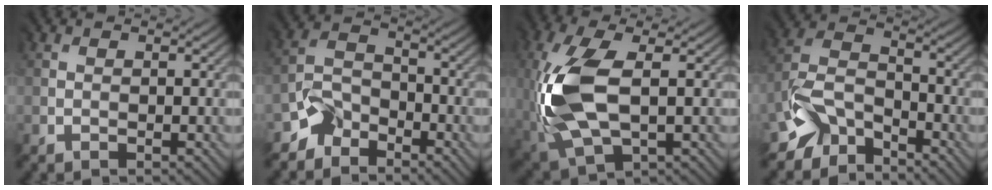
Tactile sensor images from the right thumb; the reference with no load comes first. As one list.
[{"total": 4.2, "force": [-3.8, 1.5, -0.9], "torque": [0.016, 0.001, -0.088]}, {"total": 11.1, "force": [-0.1, 5.9, 9.4], "torque": [-0.243, 0.010, 0.001]}, {"total": 6.3, "force": [-5.4, 3.1, 1.4], "torque": [-0.024, 0.004, -0.131]}]